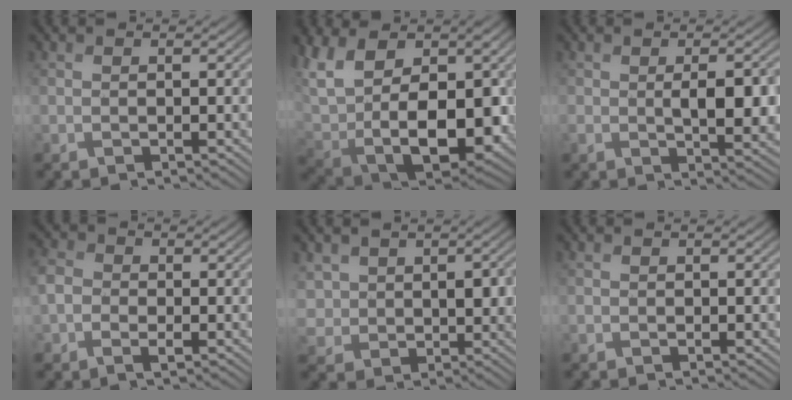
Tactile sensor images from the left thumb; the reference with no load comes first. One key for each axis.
{"total": 16.5, "fx": 3.0, "fy": 10.5, "fz": 12.4, "tx": -0.274, "ty": -0.031, "tz": 0.082}
{"total": 5.7, "fx": 0.0, "fy": 2.6, "fz": 5.1, "tx": -0.083, "ty": -0.011, "tz": 0.008}
{"total": 3.8, "fx": -0.9, "fy": 2.9, "fz": 2.3, "tx": -0.056, "ty": -0.002, "tz": -0.025}
{"total": 6.4, "fx": 1.9, "fy": 5.1, "fz": 3.4, "tx": -0.081, "ty": -0.012, "tz": 0.035}
{"total": 0.0}